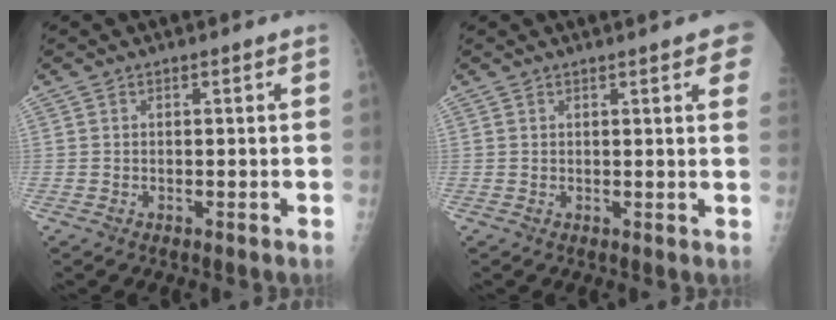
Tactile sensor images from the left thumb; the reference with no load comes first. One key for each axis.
{"total": 6.7, "fx": 4.0, "fy": 1.3, "fz": 5.2, "tx": -0.048, "ty": -0.001, "tz": 0.041}